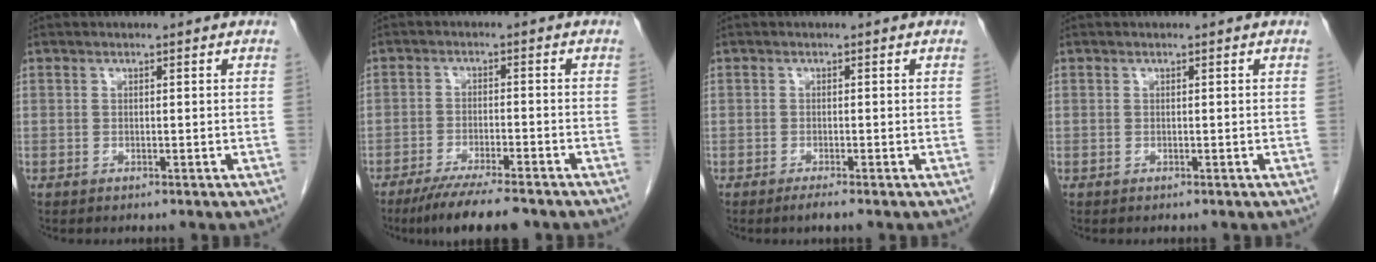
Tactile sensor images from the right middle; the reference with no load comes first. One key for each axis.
{"total": 8.9, "fx": -7.2, "fy": 1.1, "fz": 5.3, "tx": -0.083, "ty": -0.020, "tz": -0.112}
{"total": 1.3, "fx": -0.9, "fy": -0.2, "fz": 0.8, "tx": -0.019, "ty": -0.004, "tz": -0.018}
{"total": 0.0}